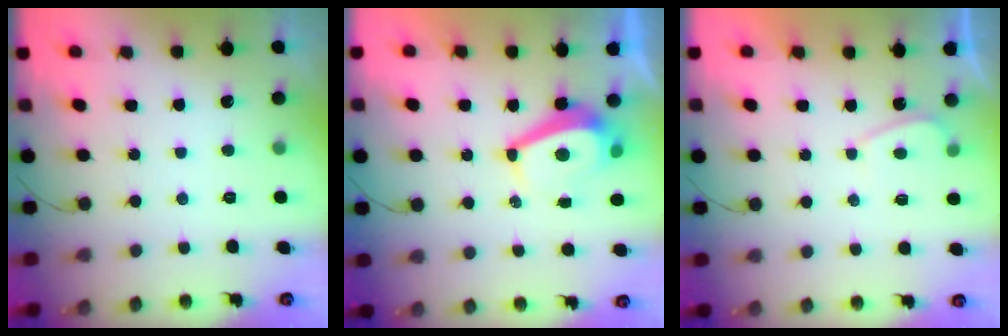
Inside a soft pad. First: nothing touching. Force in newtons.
{"total": 5.2, "press": 5.2, "slide": 0.4}
{"total": 0.8, "press": 0.6, "slide": 0.5}